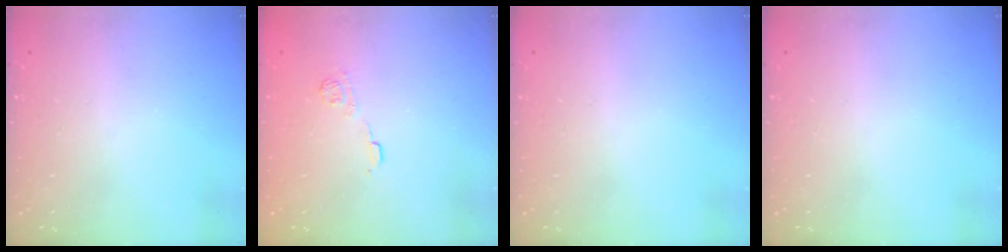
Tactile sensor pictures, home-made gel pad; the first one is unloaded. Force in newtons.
{"total": 7.6, "press": 7.5, "slide": 1.0}
{"total": 0.0}
{"total": 0.0}